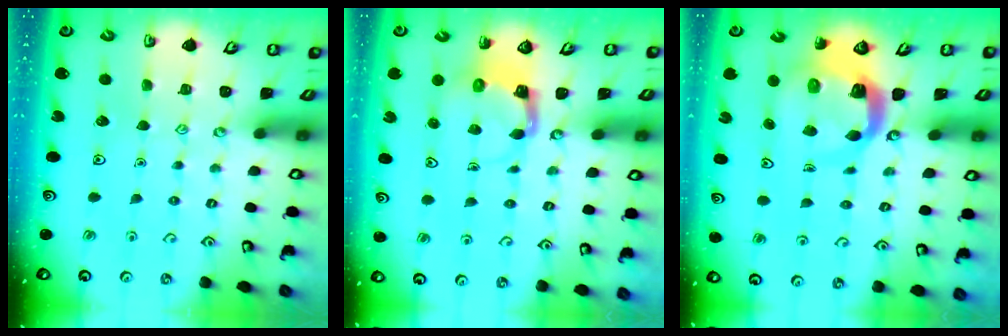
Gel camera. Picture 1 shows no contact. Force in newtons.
{"total": 3.9, "press": 3.8, "slide": 0.7}
{"total": 6.7, "press": 6.6, "slide": 0.9}